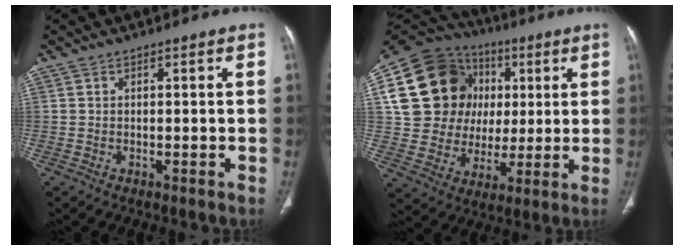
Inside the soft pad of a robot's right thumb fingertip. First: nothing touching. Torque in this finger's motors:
{"motor_torque": [-1.25, 2.36, 1.43, 1.33, 0.38]}